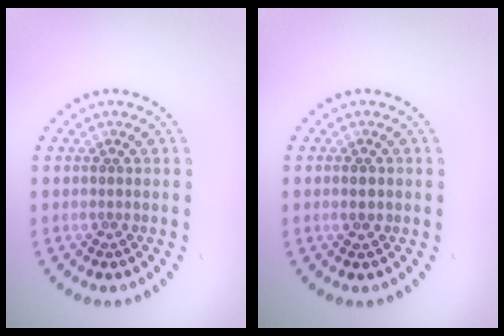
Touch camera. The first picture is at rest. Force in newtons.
{"total": 1.4, "press": 1.4, "slide": 0.1}